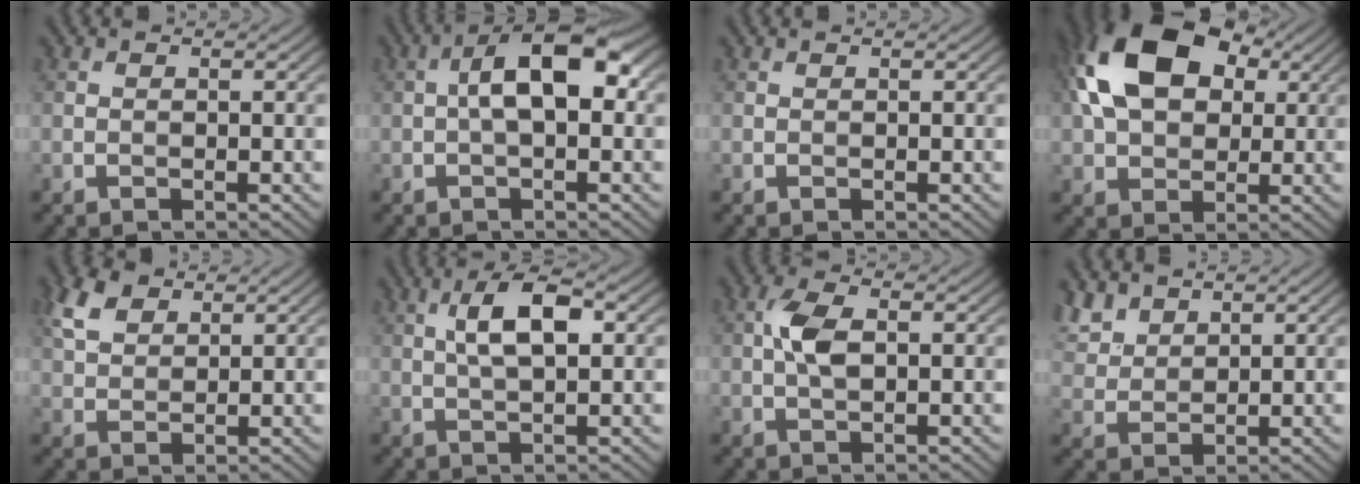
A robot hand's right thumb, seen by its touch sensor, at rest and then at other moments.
{"total": 7.7, "force": [0.4, 3.4, 6.9], "torque": [-0.121, 0.018, -0.003]}
{"total": 0.0}
{"total": 15.5, "force": [4.5, 10.1, 10.8], "torque": [-0.227, 0.024, 0.075]}
{"total": 4.9, "force": [2.8, 2.8, 2.8], "torque": [-0.071, 0.008, 0.057]}
{"total": 5.9, "force": [1.4, 2.1, 5.4], "torque": [-0.104, 0.011, 0.024]}
{"total": 4.0, "force": [0.4, 1.9, 3.5], "torque": [-0.082, 0.007, 0.003]}
{"total": 5.2, "force": [3.7, 2.7, 2.3], "torque": [-0.071, 0.006, 0.081]}